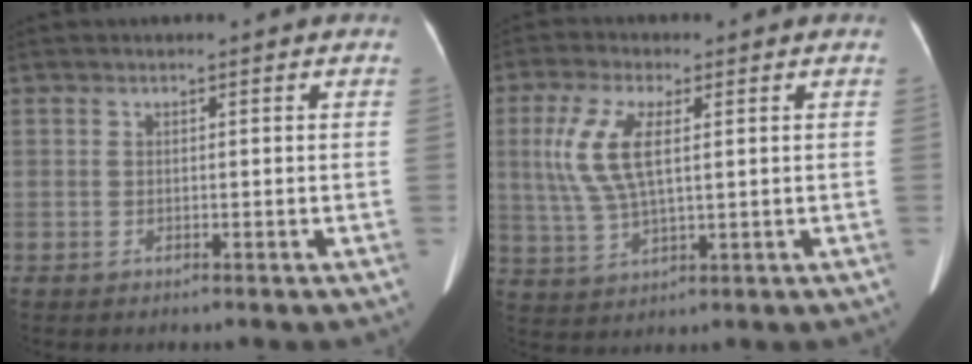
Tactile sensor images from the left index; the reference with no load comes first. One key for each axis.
{"total": 8.2, "fx": 1.8, "fy": 2.5, "fz": 7.5, "tx": -0.181, "ty": 0.008, "tz": 0.040}